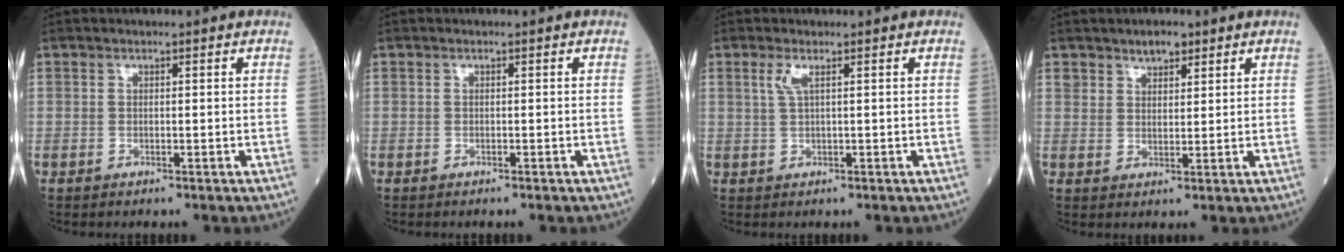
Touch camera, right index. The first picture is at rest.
{"total": 0.0}
{"total": 2.0, "force": [0.9, 0.1, 1.8], "torque": [-0.048, 0.003, 0.019]}
{"total": 3.5, "force": [2.6, 1.8, 1.5], "torque": [-0.026, 0.003, 0.046]}